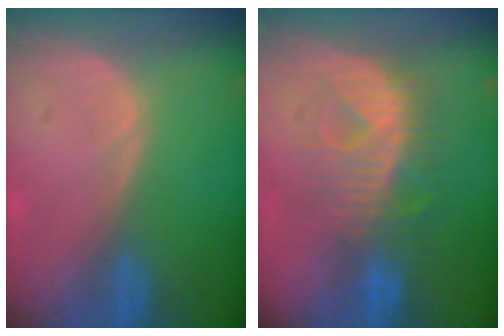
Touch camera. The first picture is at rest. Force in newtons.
{"total": 8.2, "press": 8.0, "slide": 1.5}